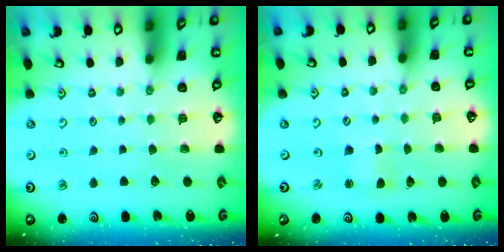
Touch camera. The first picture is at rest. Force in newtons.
{"total": 1.2, "press": 1.2, "slide": 0.0}